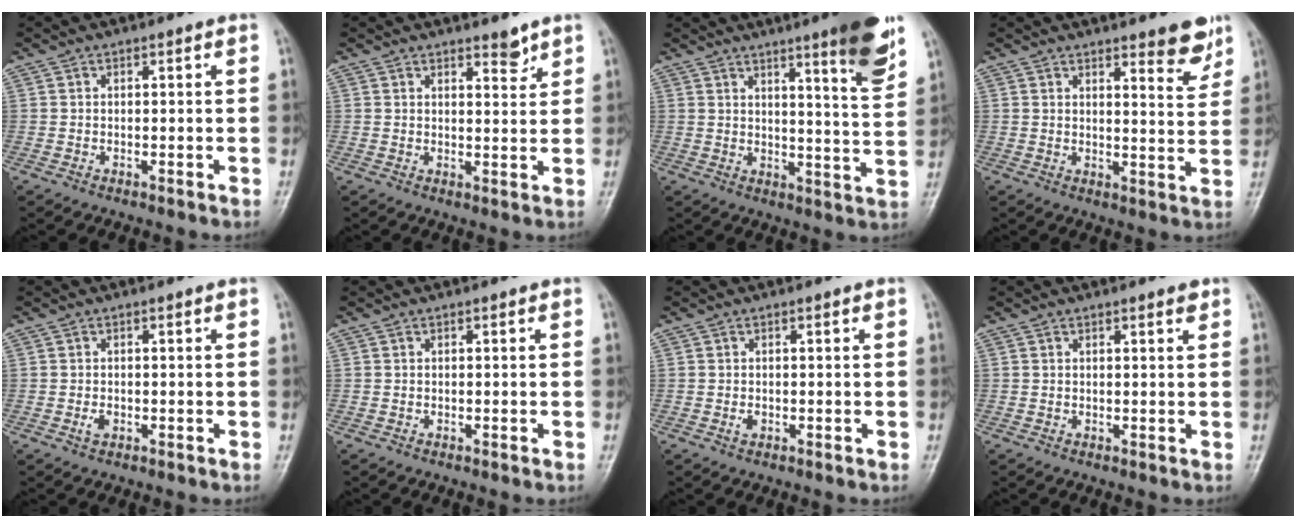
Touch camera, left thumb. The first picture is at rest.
{"total": 2.9, "force": [2.4, 0.9, 1.4], "torque": [-0.010, -0.020, 0.037]}
{"total": 11.9, "force": [7.3, 1.0, 9.4], "torque": [-0.116, -0.044, 0.100]}
{"total": 6.3, "force": [4.5, 1.5, 4.1], "torque": [-0.035, -0.034, 0.057]}
{"total": 1.3, "force": [-0.2, 0.8, 1.0], "torque": [-0.015, -0.002, -0.002]}
{"total": 0.0}
{"total": 1.0, "force": [0.0, 0.6, 0.8], "torque": [-0.010, 0.002, 0.002]}
{"total": 1.3, "force": [0.9, 0.2, 0.8], "torque": [-0.009, -0.006, 0.013]}